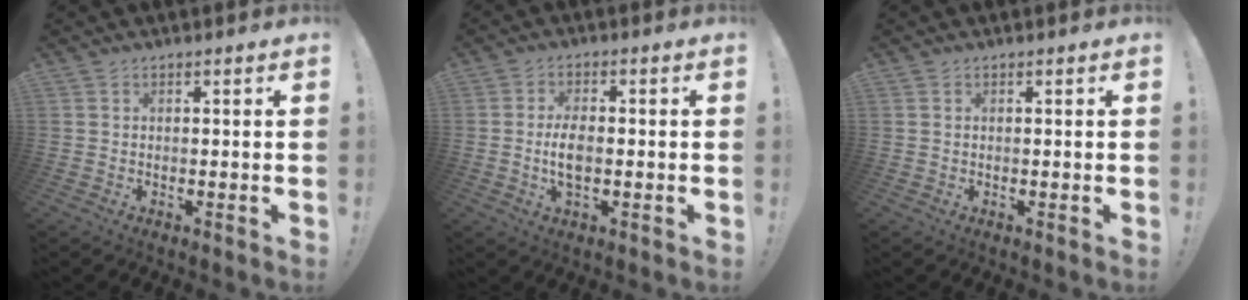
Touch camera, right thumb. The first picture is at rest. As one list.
[{"total": 6.1, "force": [-1.0, 2.8, 5.3], "torque": [-0.103, -0.004, -0.020]}, {"total": 0.0}]